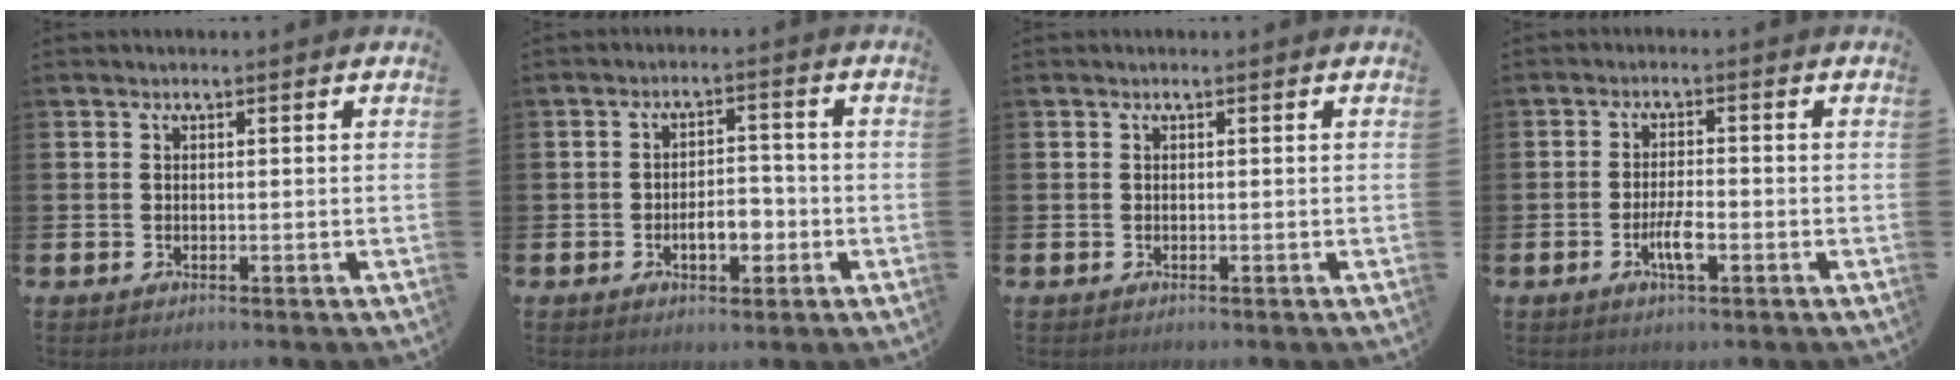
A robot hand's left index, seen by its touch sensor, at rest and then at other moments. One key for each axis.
{"total": 4.4, "fx": -1.4, "fy": 2.4, "fz": 3.4, "tx": -0.046, "ty": 0.002, "tz": -0.031}
{"total": 0.0}
{"total": 3.5, "fx": -1.2, "fy": 0.9, "fz": 3.1, "tx": -0.054, "ty": -0.003, "tz": -0.026}